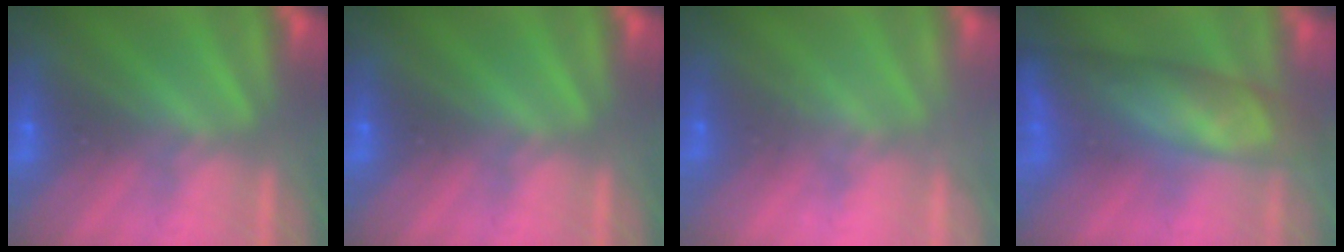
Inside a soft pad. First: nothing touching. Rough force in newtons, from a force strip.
{"total": 0.0}
{"total": 2.1}
{"total": 7.9}